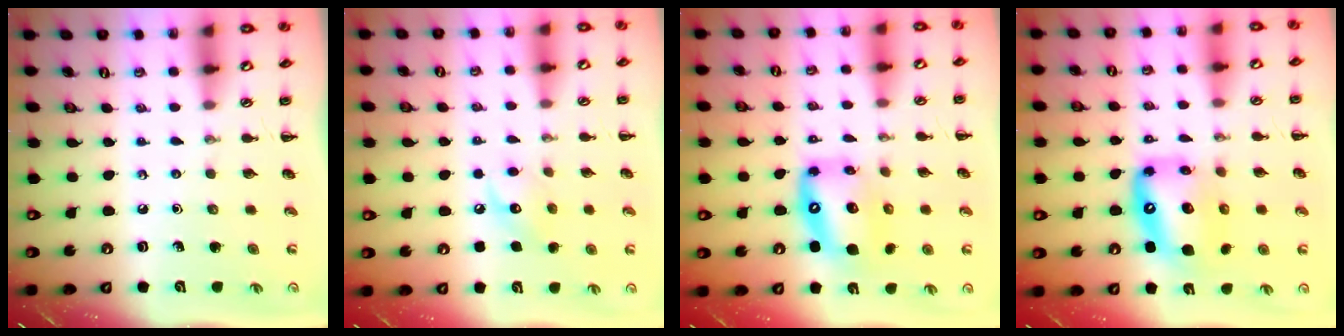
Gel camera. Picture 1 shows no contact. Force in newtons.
{"total": 8.2, "press": 8.2, "slide": 0.5}
{"total": 11.9, "press": 11.4, "slide": 3.1}
{"total": 13.6, "press": 13.2, "slide": 3.4}